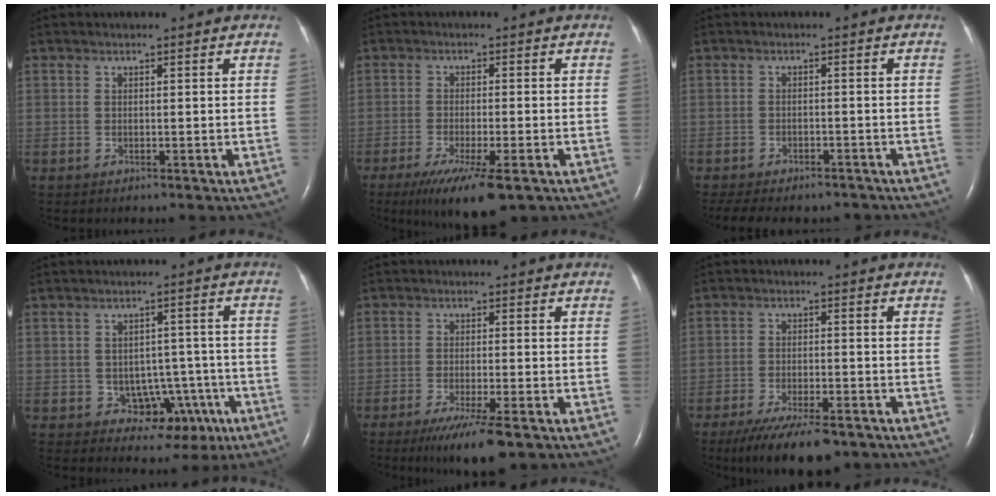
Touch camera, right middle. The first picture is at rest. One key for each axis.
{"total": 9.7, "fx": -6.0, "fy": 1.5, "fz": 7.4, "tx": -0.126, "ty": -0.026, "tz": -0.094}
{"total": 11.0, "fx": -9.6, "fy": 3.7, "fz": 3.9, "tx": -0.078, "ty": 0.000, "tz": -0.124}
{"total": 7.0, "fx": -2.7, "fy": 5.6, "fz": 3.1, "tx": -0.031, "ty": 0.031, "tz": -0.020}
{"total": 7.5, "fx": -4.8, "fy": 0.5, "fz": 5.7, "tx": -0.098, "ty": -0.020, "tz": -0.076}
{"total": 11.0, "fx": -8.1, "fy": 2.8, "fz": 6.9, "tx": -0.113, "ty": -0.018, "tz": -0.128}